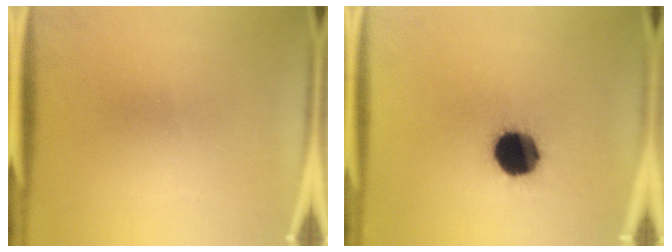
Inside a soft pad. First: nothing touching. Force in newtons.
{"total": 14.6}